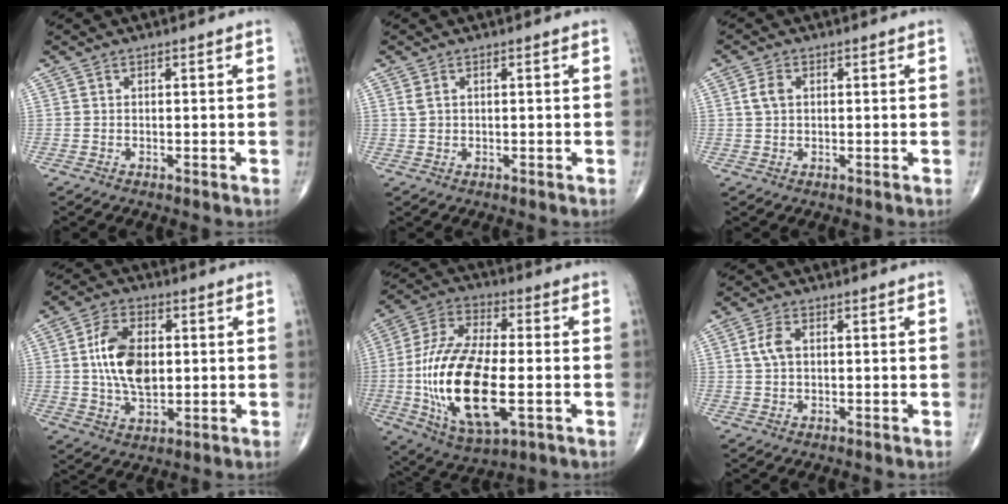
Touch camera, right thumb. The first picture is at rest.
{"total": 1.3, "force": [0.7, 0.7, 0.8], "torque": [-0.017, 0.004, 0.019]}
{"total": 2.9, "force": [0.6, 2.0, 2.0], "torque": [-0.042, 0.005, 0.012]}
{"total": 12.0, "force": [1.3, 7.0, 9.6], "torque": [-0.164, -0.001, 0.027]}
{"total": 22.5, "force": [-3.7, 9.8, 19.9], "torque": [-0.406, 0.003, -0.055]}
{"total": 3.5, "force": [0.6, 2.0, 2.8], "torque": [-0.063, 0.005, 0.011]}